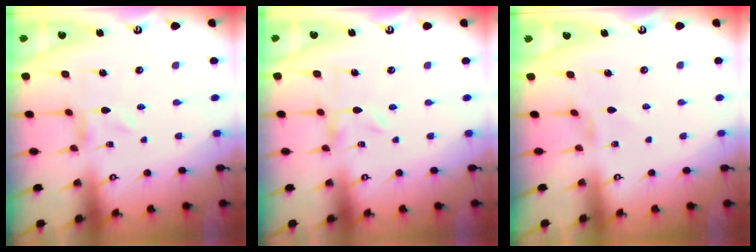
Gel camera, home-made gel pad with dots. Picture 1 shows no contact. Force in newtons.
{"total": 0.0}
{"total": 1.2, "press": 1.2, "slide": 0.4}